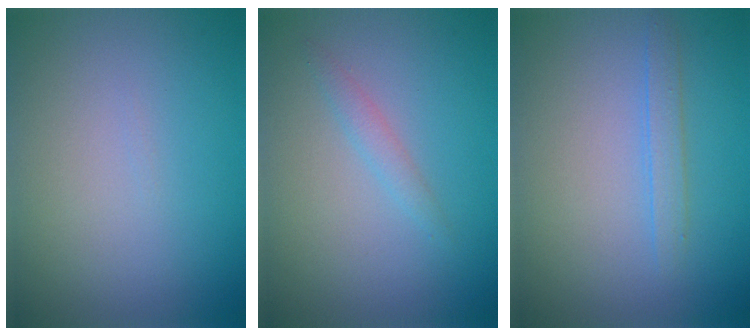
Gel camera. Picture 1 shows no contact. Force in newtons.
{"total": 1.1, "press": 1.1, "slide": 0.1}
{"total": 1.4, "press": 1.4, "slide": 0.0}